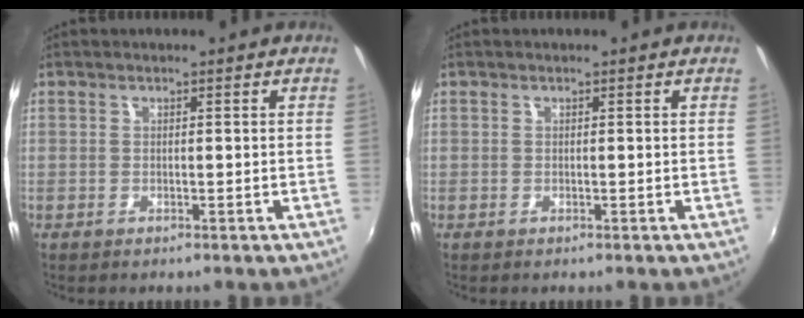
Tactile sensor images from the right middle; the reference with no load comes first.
{"total": 0.0}